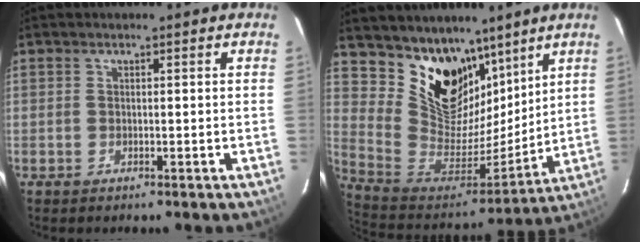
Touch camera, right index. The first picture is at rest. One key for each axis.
{"total": 18.0, "fx": 12.2, "fy": 11.4, "fz": 6.7, "tx": -0.152, "ty": -0.008, "tz": 0.238}